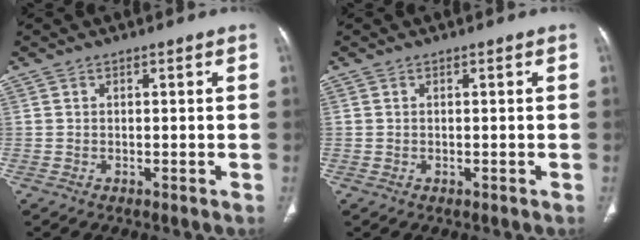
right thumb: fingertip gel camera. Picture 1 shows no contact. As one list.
[{"total": 0.0}]